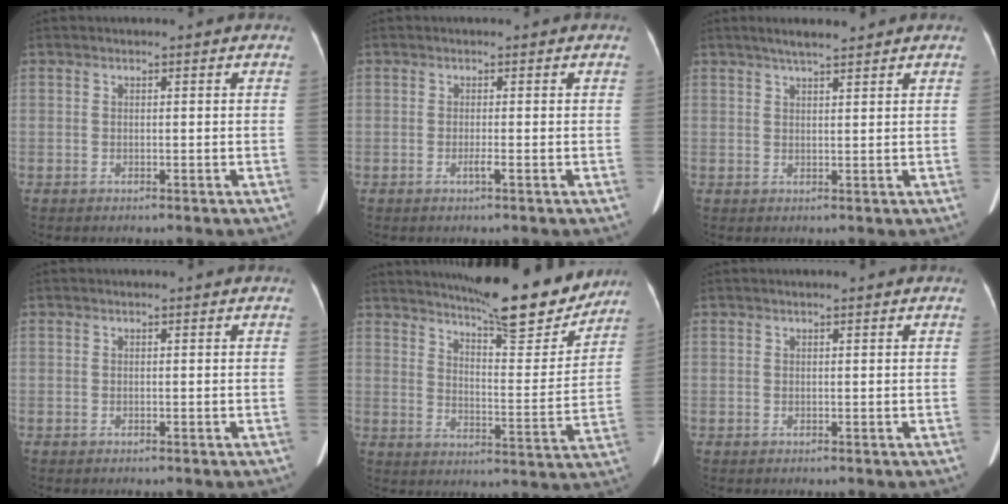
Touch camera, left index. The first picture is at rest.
{"total": 0.8, "force": [-0.4, -0.2, 0.7], "torque": [-0.016, -0.002, -0.006]}
{"total": 4.1, "force": [3.4, 0.3, 2.2], "torque": [-0.038, 0.011, 0.058]}
{"total": 0.0}
{"total": 18.3, "force": [16.1, 2.5, 8.3], "torque": [-0.124, -0.025, 0.217]}
{"total": 1.0, "force": [0.8, 0.0, 0.5], "torque": [-0.009, 0.010, 0.014]}